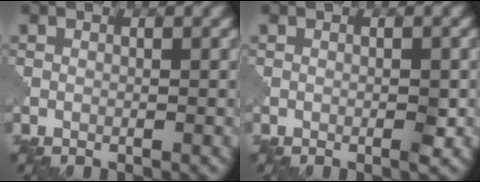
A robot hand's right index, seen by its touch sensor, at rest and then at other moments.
{"total": 0.7, "force": [-0.2, 0.1, 0.7], "torque": [-0.011, 0.001, -0.002]}